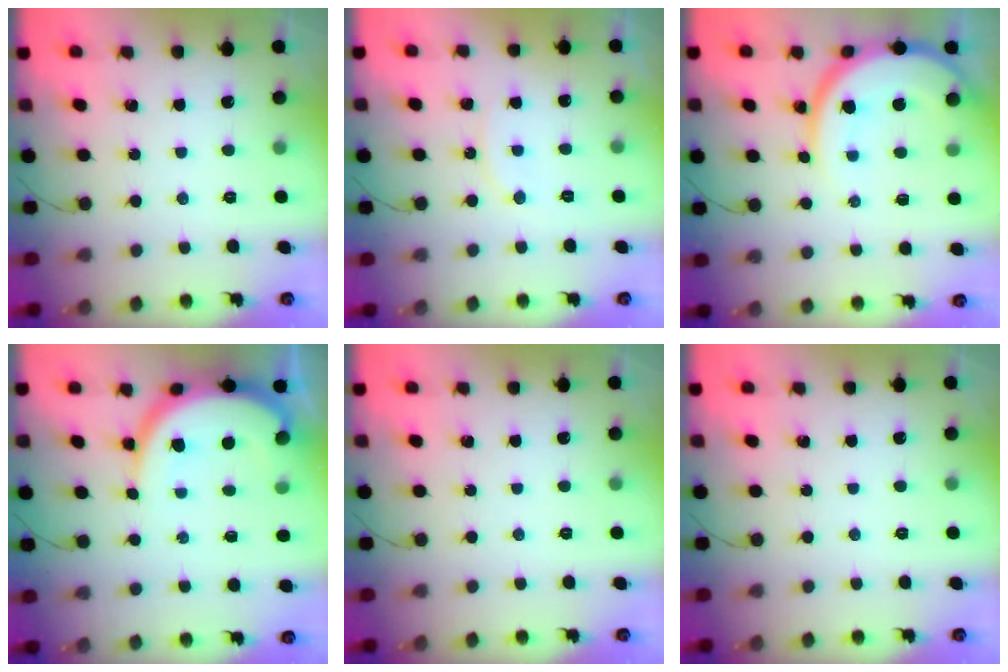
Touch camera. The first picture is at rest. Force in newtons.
{"total": 6.5, "press": 6.5, "slide": 0.7}
{"total": 11.1, "press": 11.0, "slide": 1.2}
{"total": 11.0, "press": 11.0, "slide": 0.9}
{"total": 0.0}
{"total": 0.0}